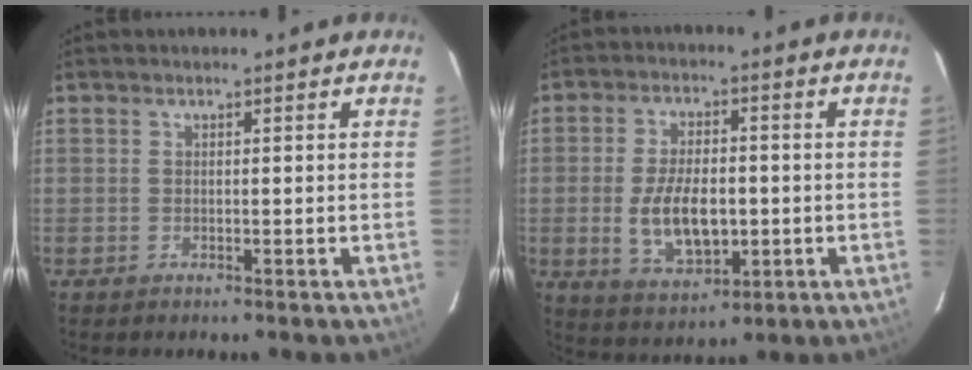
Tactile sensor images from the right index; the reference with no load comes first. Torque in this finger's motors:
{"motor_torque": [0.36, -0.12, 0.53, 0.15]}